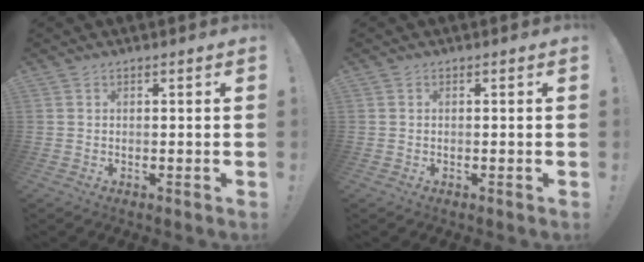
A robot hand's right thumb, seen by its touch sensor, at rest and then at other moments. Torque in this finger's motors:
{"motor_torque": [0.07, 0.00, -0.17, 0.07, 0.05]}